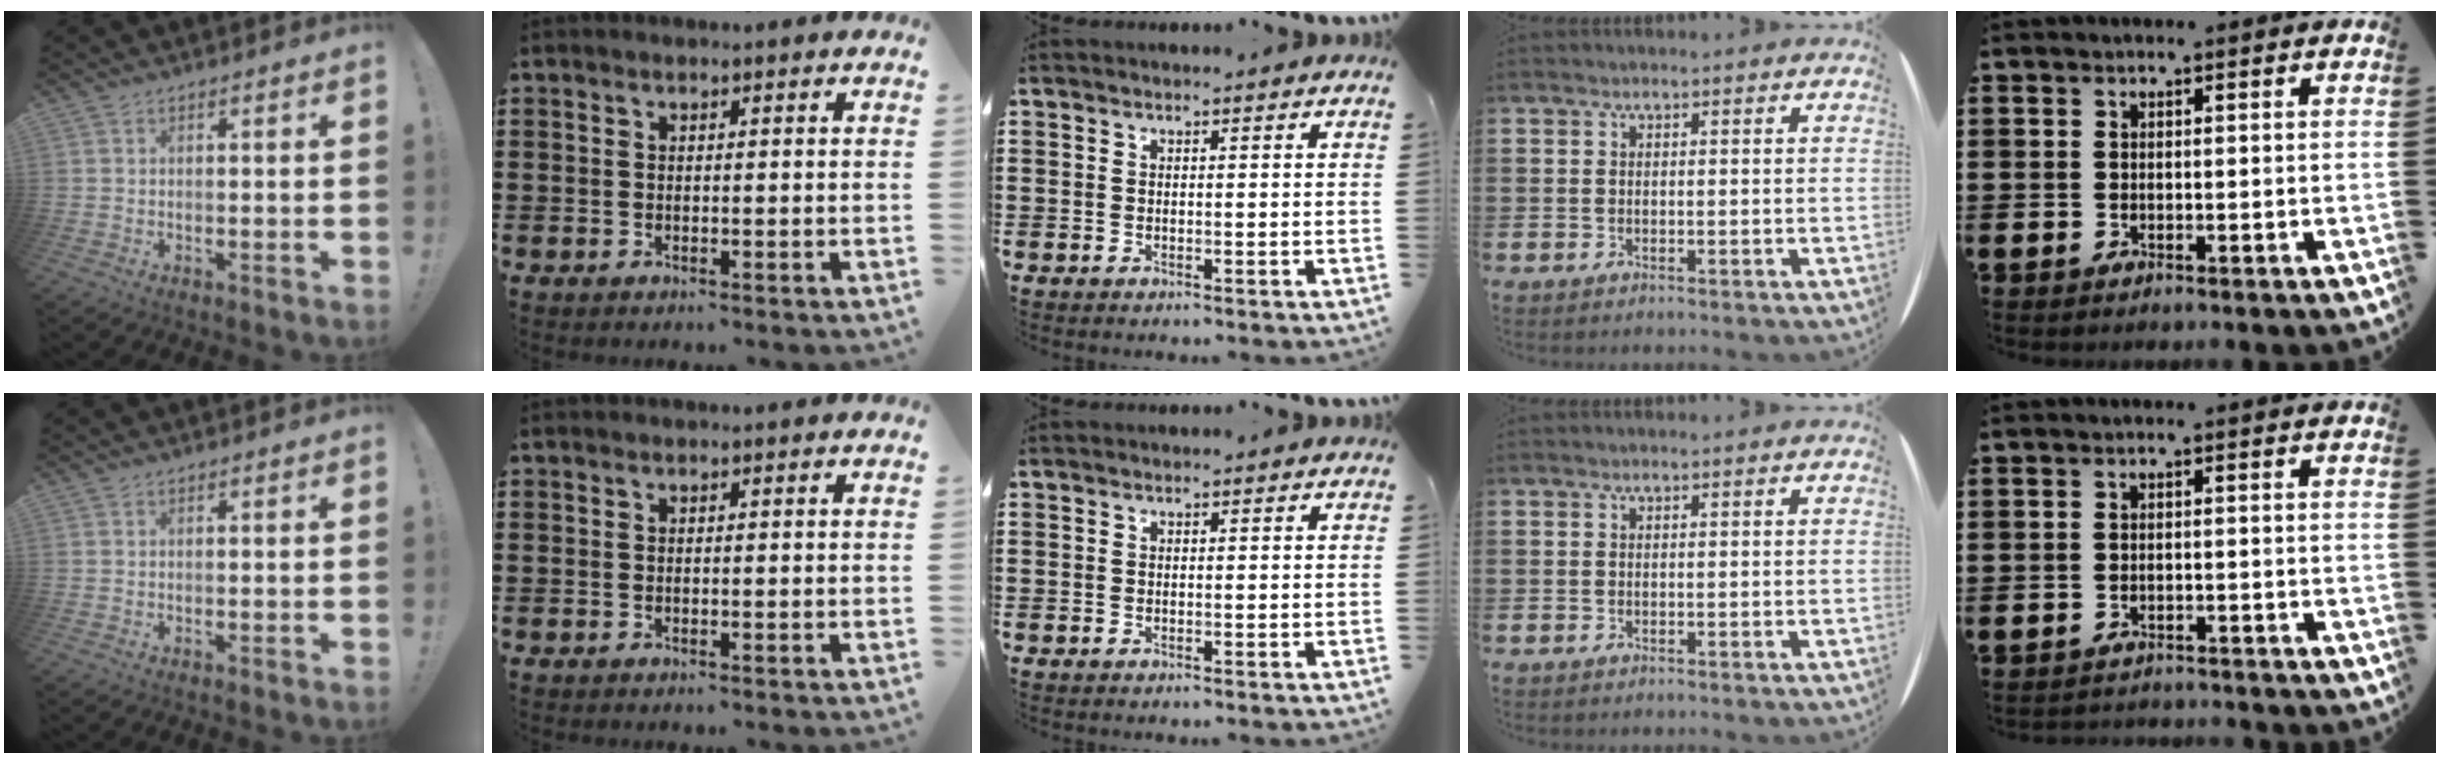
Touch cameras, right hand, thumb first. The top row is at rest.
{"little": {"total": 1.3, "force": [-1.3, 0.0, -0.1], "torque": [-0.004, 0.003, -0.027]}}